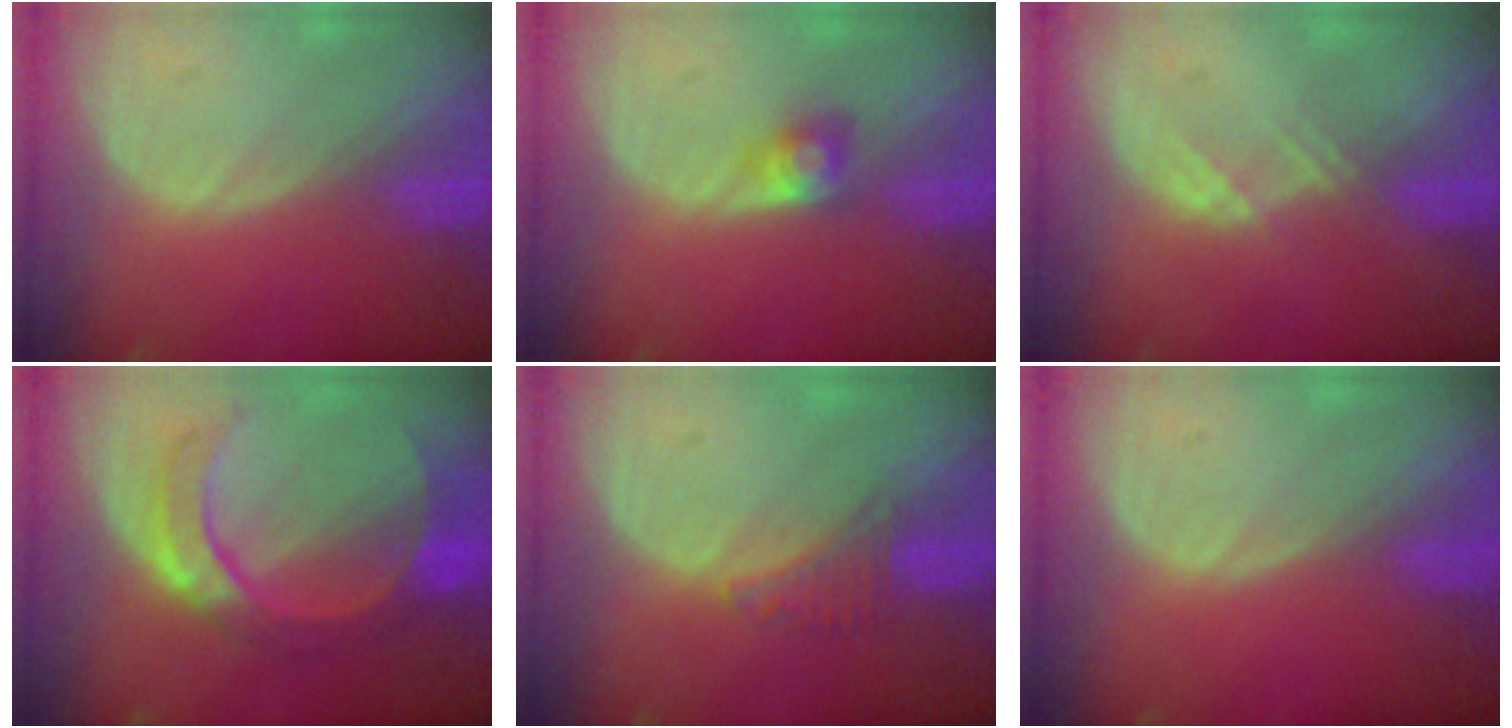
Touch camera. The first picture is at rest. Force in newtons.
{"total": 2.6, "press": 2.5, "slide": 0.7}
{"total": 1.9, "press": 1.8, "slide": 0.8}
{"total": 7.8, "press": 7.8, "slide": 0.3}
{"total": 2.7, "press": 2.6, "slide": 0.7}
{"total": 0.0}